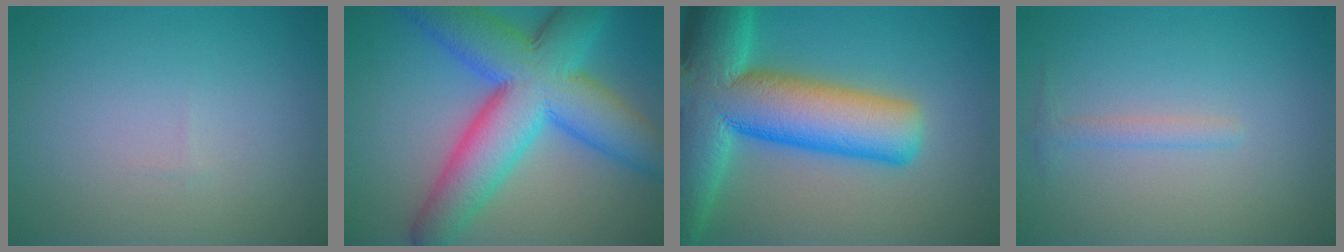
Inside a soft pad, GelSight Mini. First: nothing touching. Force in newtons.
{"total": 12.6, "press": 12.6, "slide": 0.2}
{"total": 15.6, "press": 15.6, "slide": 0.7}
{"total": 1.1, "press": 1.1, "slide": 0.0}